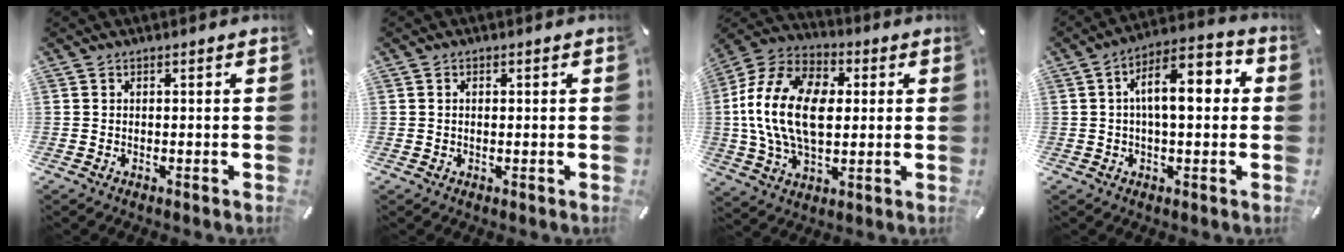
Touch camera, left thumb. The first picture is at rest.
{"total": 1.0, "force": [0.1, 0.6, 0.8], "torque": [-0.017, 0.003, 0.000]}
{"total": 19.8, "force": [0.6, 13.3, 14.6], "torque": [-0.319, 0.016, 0.009]}
{"total": 11.3, "force": [1.6, 5.1, 10.0], "torque": [-0.153, 0.005, 0.024]}